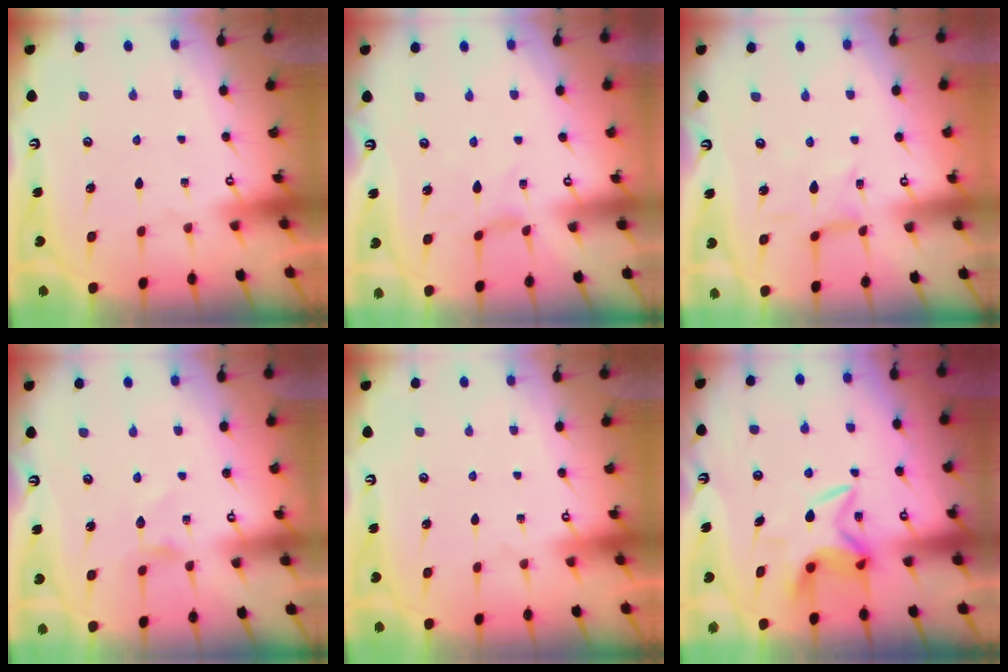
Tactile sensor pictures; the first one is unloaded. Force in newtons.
{"total": 1.3, "press": 1.3, "slide": 0.3}
{"total": 1.6, "press": 1.6, "slide": 0.4}
{"total": 2.7, "press": 2.7, "slide": 0.3}
{"total": 0.0}
{"total": 6.4, "press": 6.4, "slide": 0.7}